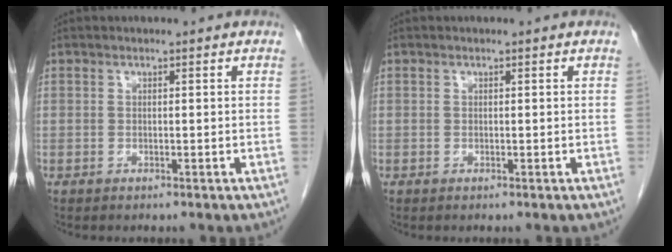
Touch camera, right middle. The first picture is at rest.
{"total": 0.0}